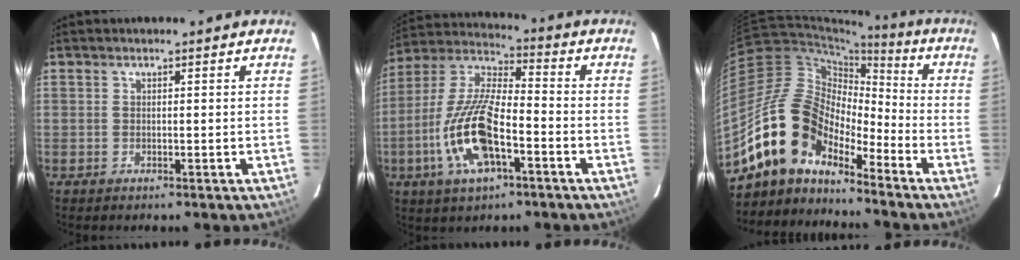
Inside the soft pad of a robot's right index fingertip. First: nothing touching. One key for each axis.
{"total": 16.3, "fx": -6.2, "fy": 5.9, "fz": 13.9, "tx": -0.292, "ty": -0.008, "tz": -0.121}
{"total": 14.5, "fx": -11.3, "fy": 6.6, "fz": 6.2, "tx": -0.110, "ty": 0.020, "tz": -0.225}